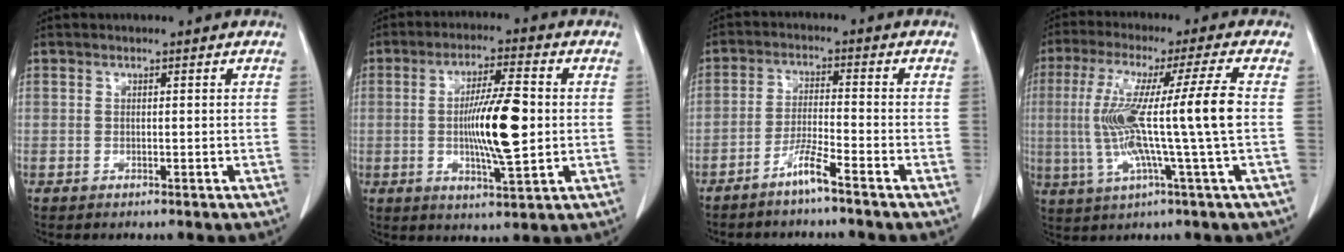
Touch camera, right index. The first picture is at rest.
{"total": 10.9, "force": [-0.4, 1.3, 10.9], "torque": [-0.190, -0.006, -0.009]}
{"total": 4.5, "force": [-3.4, -0.6, 2.8], "torque": [-0.058, -0.005, -0.072]}
{"total": 14.3, "force": [-0.4, -1.7, 14.2], "torque": [-0.268, 0.007, -0.011]}